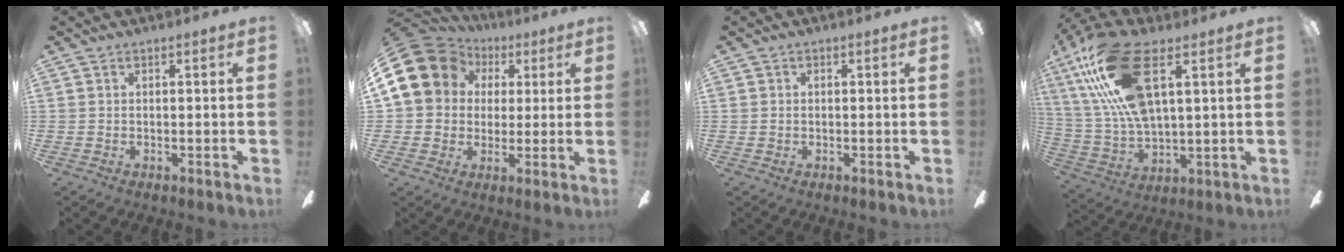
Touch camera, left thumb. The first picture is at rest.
{"total": 15.0, "force": [4.3, 13.3, 5.6], "torque": [-0.115, -0.012, 0.083]}
{"total": 0.0}
{"total": 21.3, "force": [10.2, 8.5, 16.6], "torque": [-0.365, -0.025, 0.173]}